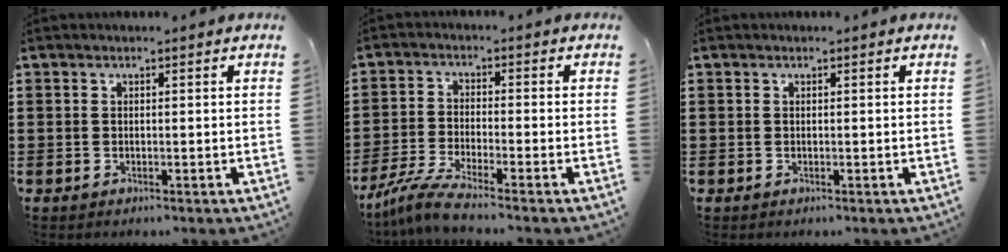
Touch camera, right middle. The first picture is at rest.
{"total": 4.9, "force": [-4.2, -0.2, 2.3], "torque": [-0.062, -0.019, -0.084]}
{"total": 0.0}